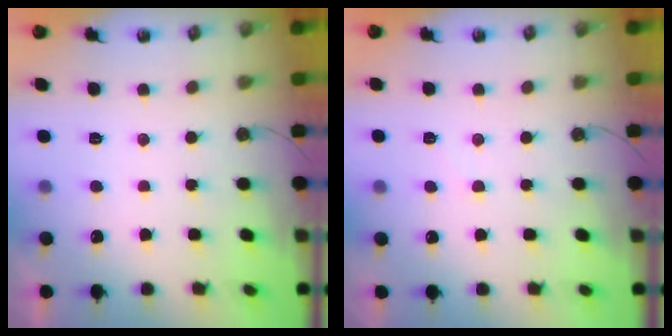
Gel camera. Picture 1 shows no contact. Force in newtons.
{"total": 2.8, "press": 2.8, "slide": 0.4}